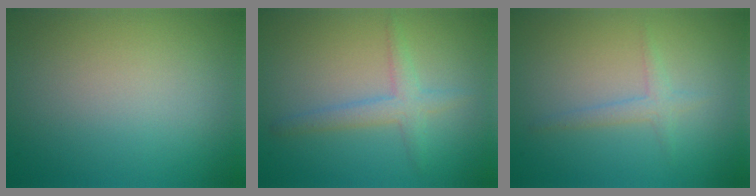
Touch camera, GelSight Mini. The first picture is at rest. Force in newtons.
{"total": 2.4, "press": 2.4, "slide": 0.2}
{"total": 1.4, "press": 1.4, "slide": 0.1}